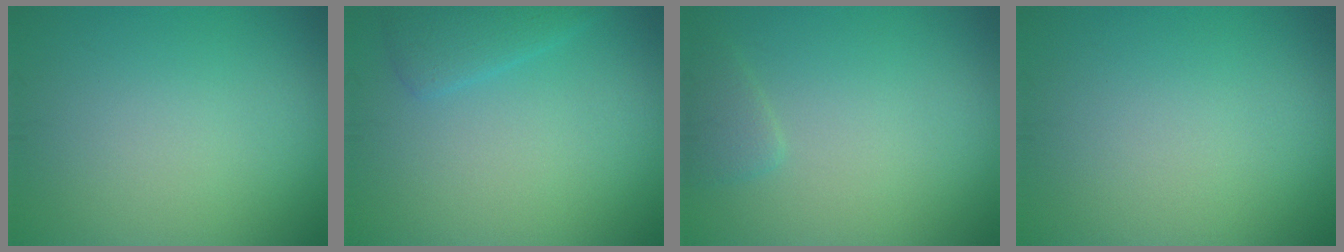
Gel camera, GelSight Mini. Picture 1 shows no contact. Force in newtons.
{"total": 2.2, "press": 2.1, "slide": 0.2}
{"total": 1.3, "press": 1.3, "slide": 0.1}
{"total": 0.0}